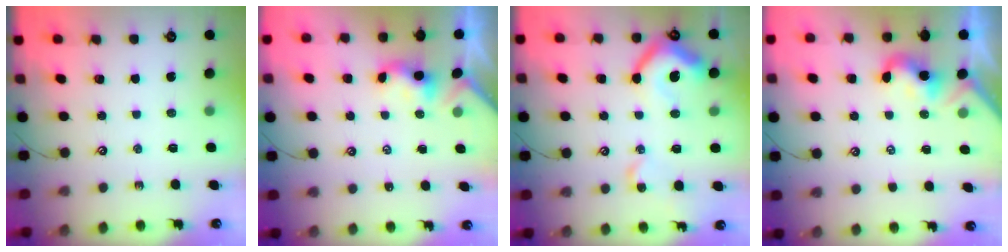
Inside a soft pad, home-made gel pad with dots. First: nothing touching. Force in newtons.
{"total": 0.9, "press": 0.9, "slide": 0.3}
{"total": 12.7, "press": 12.6, "slide": 1.8}
{"total": 0.8, "press": 0.7, "slide": 0.5}